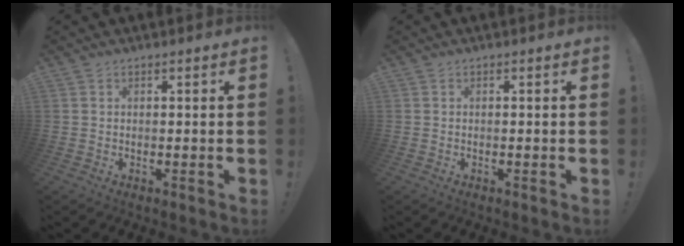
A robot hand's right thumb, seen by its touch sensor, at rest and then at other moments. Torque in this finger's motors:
{"motor_torque": [-0.03, -0.01, -0.01, 0.02, -0.02]}